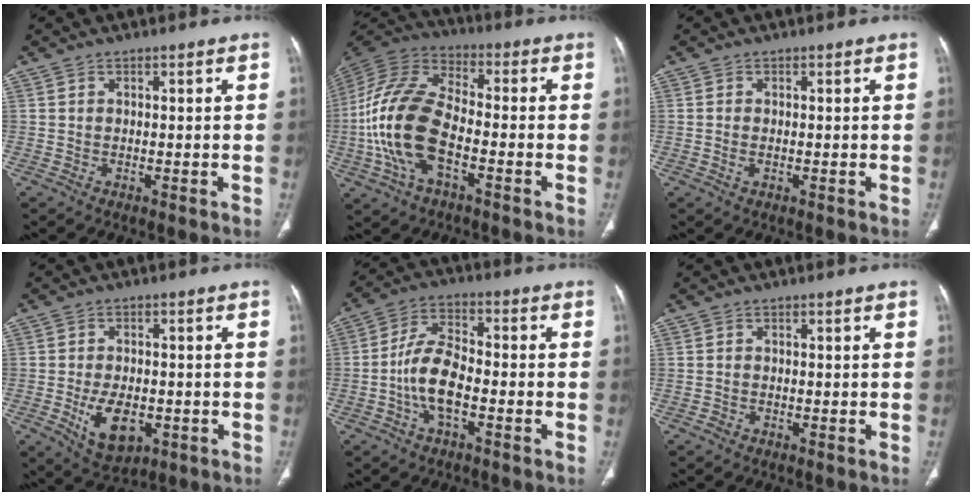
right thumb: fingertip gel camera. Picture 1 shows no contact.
{"total": 18.2, "force": [-4.3, 9.2, 15.1], "torque": [-0.317, 0.027, -0.083]}
{"total": 1.0, "force": [-0.2, 0.5, 0.8], "torque": [-0.022, -0.001, -0.004]}
{"total": 8.8, "force": [-2.5, 5.2, 6.6], "torque": [-0.099, -0.001, -0.027]}
{"total": 9.4, "force": [-2.7, 4.6, 7.8], "torque": [-0.153, 0.028, -0.057]}
{"total": 0.8, "force": [-0.5, 0.6, 0.2], "torque": [-0.006, 0.003, -0.010]}